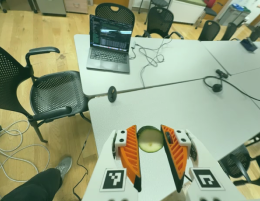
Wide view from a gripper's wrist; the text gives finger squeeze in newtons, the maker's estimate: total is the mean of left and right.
{"total": 8.9, "left": 9.2, "right": 8.6}